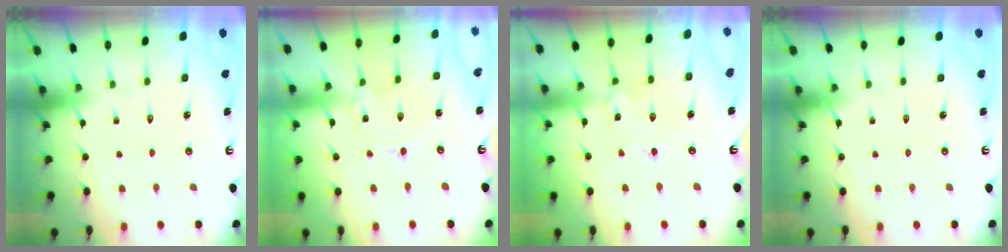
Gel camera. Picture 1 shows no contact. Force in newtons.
{"total": 0.0}
{"total": 1.6, "press": 1.6, "slide": 0.1}
{"total": 0.0}